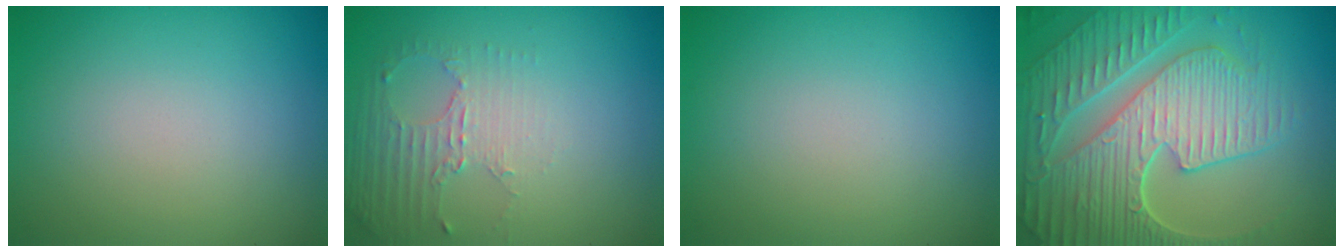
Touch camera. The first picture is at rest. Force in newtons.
{"total": 2.6, "press": 2.0, "slide": 1.7}
{"total": 0.0}
{"total": 9.0, "press": 6.4, "slide": 6.3}